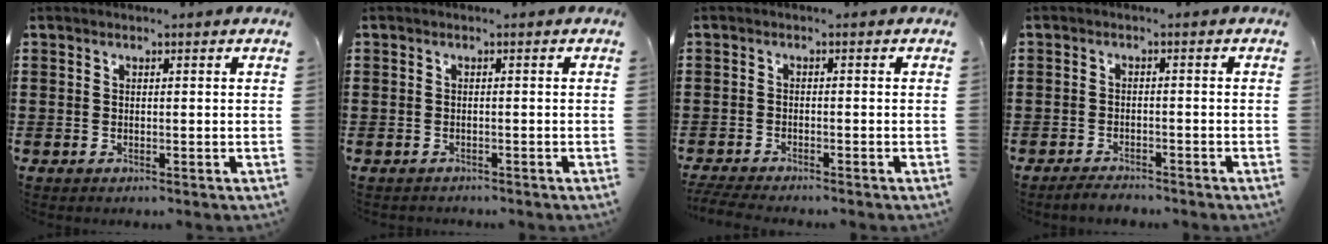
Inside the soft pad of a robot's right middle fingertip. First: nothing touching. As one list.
[{"total": 0.8, "force": [-0.7, 0.3, -0.1], "torque": [0.001, 0.003, -0.016]}, {"total": 2.4, "force": [-2.3, 0.0, 0.6], "torque": [-0.025, -0.005, -0.051]}, {"total": 2.1, "force": [-2.1, 0.3, 0.3], "torque": [-0.011, -0.001, -0.042]}]